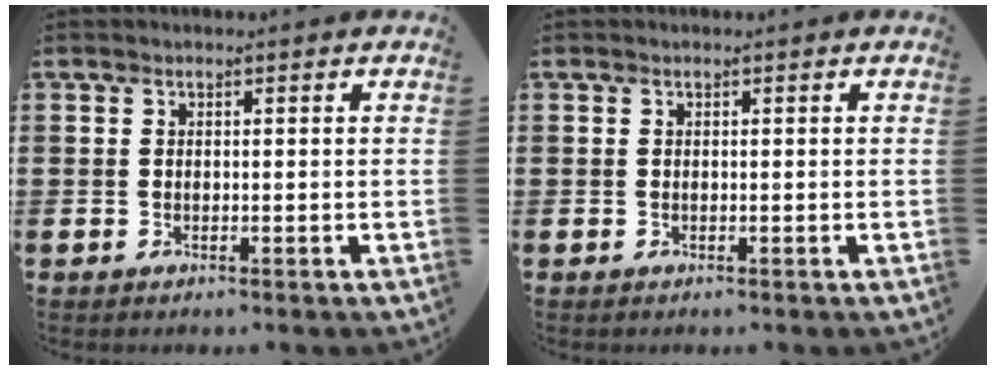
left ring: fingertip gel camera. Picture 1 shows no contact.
{"total": 0.0}